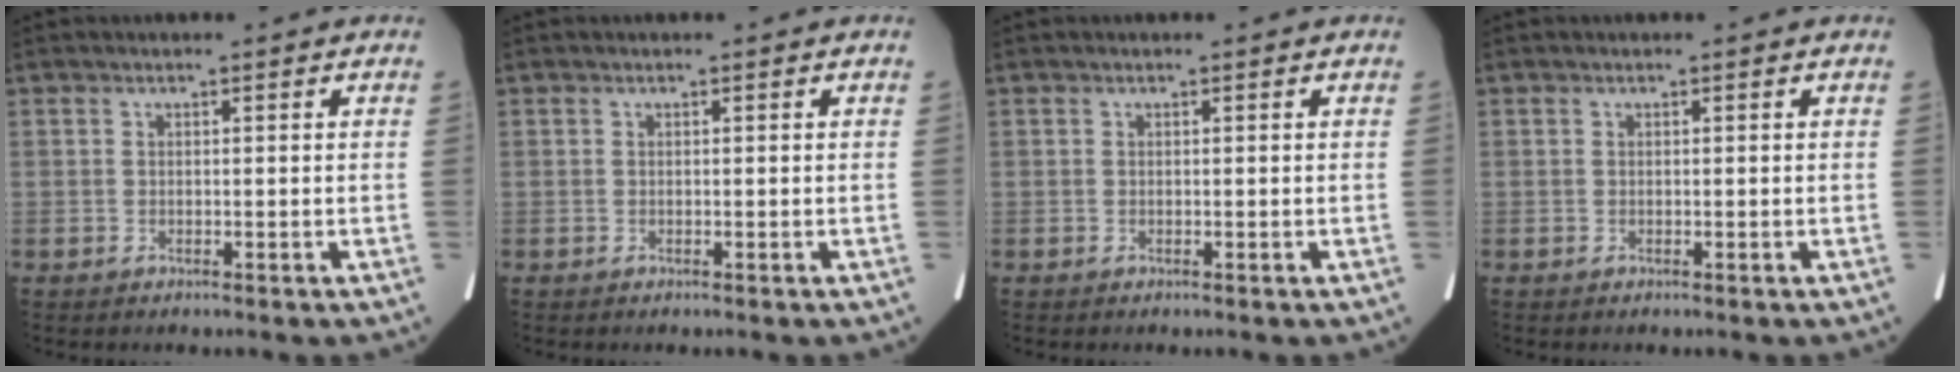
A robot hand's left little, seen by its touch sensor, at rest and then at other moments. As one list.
[{"total": 0.0}, {"total": 0.0}, {"total": 0.0}]